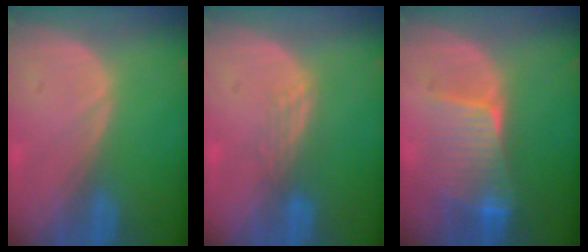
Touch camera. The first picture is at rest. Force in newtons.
{"total": 3.0, "press": 2.5, "slide": 1.7}
{"total": 6.6, "press": 6.6, "slide": 0.6}